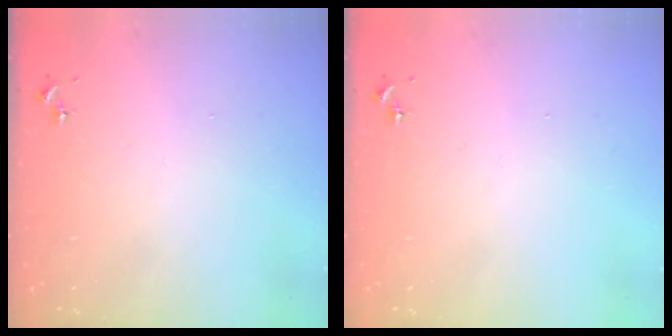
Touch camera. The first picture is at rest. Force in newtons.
{"total": 0.0}